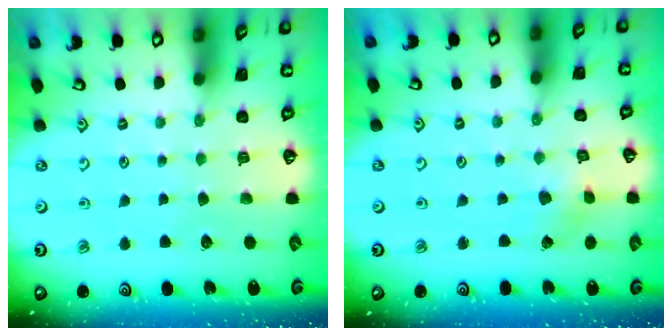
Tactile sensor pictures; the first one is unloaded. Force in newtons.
{"total": 2.5, "press": 2.5, "slide": 0.3}